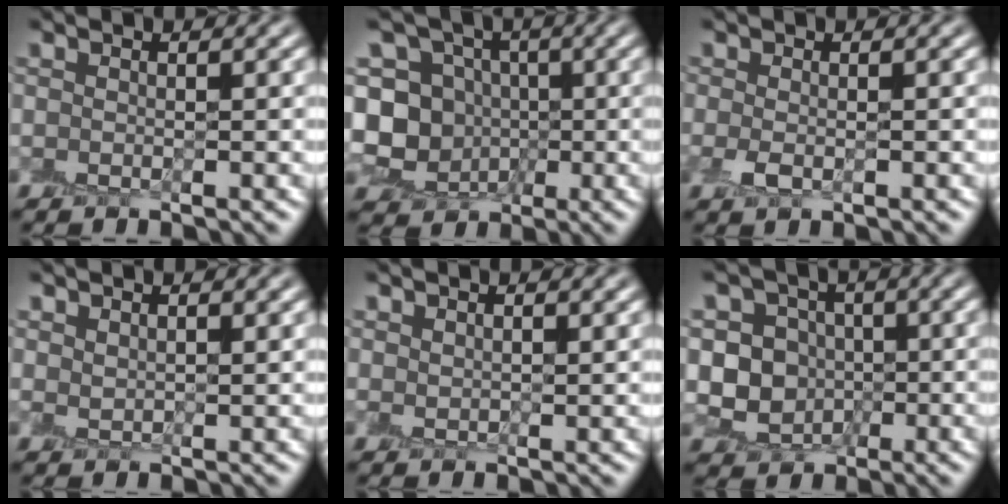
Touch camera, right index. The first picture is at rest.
{"total": 9.6, "force": [-1.2, 9.2, 2.8], "torque": [-0.066, 0.024, -0.048]}
{"total": 1.0, "force": [-0.3, 0.4, 0.9], "torque": [-0.018, -0.003, -0.005]}
{"total": 1.6, "force": [1.4, 0.5, 0.4], "torque": [-0.002, -0.003, 0.033]}
{"total": 1.3, "force": [1.2, 0.4, 0.2], "torque": [-0.001, -0.002, 0.028]}
{"total": 5.7, "force": [-0.5, 5.4, 1.7], "torque": [-0.011, 0.014, -0.032]}